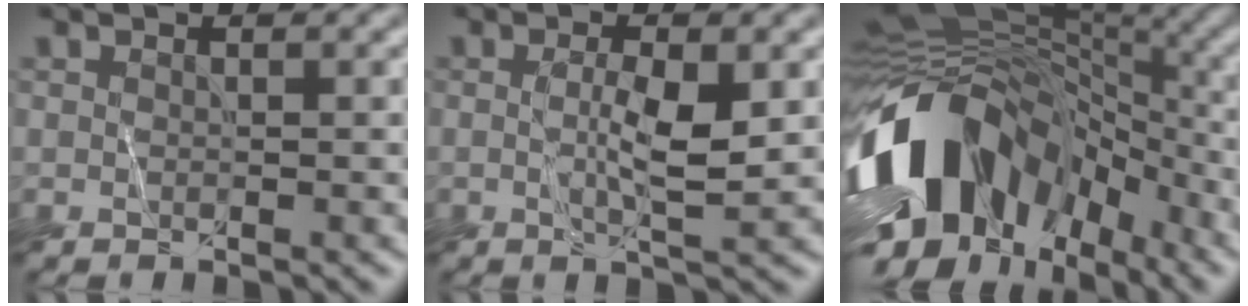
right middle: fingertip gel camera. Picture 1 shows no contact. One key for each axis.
{"total": 3.3, "fx": 0.2, "fy": 0.4, "fz": 3.2, "tx": -0.060, "ty": 0.002, "tz": 0.004}
{"total": 15.1, "fx": -4.2, "fy": 10.1, "fz": 10.4, "tx": -0.206, "ty": 0.013, "tz": -0.084}